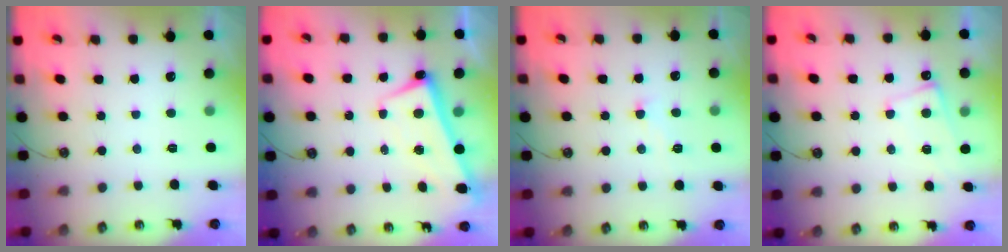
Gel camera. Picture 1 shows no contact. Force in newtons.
{"total": 2.6, "press": 2.5, "slide": 0.6}
{"total": 0.8, "press": 0.5, "slide": 0.6}
{"total": 1.6, "press": 1.5, "slide": 0.4}